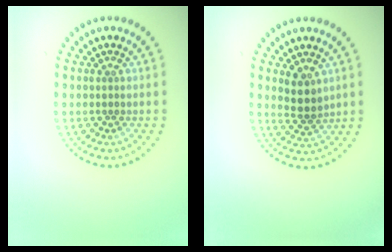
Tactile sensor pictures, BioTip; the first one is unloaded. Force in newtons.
{"total": 2.5, "press": 2.1, "slide": 1.4}